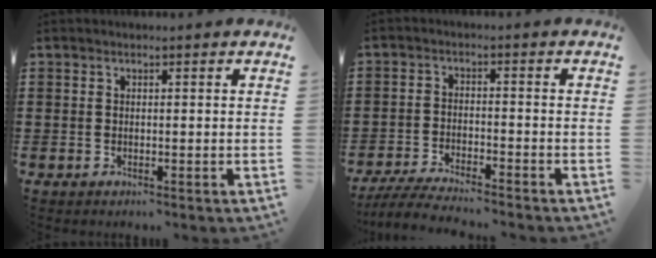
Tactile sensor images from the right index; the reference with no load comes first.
{"total": 4.4, "force": [-4.2, 0.0, 1.1], "torque": [-0.031, -0.007, -0.087]}